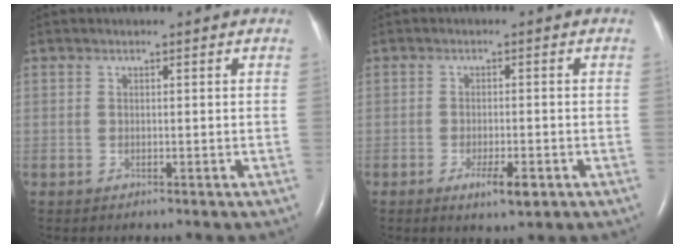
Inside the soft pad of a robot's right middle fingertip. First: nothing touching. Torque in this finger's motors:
{"motor_torque": [0.85, -0.45, 0.34, 0.09]}